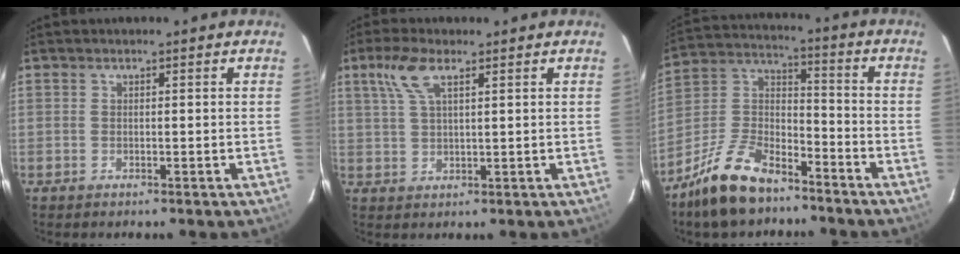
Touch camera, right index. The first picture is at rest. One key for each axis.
{"total": 6.0, "fx": 3.1, "fy": 2.0, "fz": 4.7, "tx": -0.102, "ty": 0.013, "tz": 0.063}
{"total": 15.1, "fx": -10.4, "fy": 6.9, "fz": 8.5, "tx": -0.188, "ty": 0.018, "tz": -0.193}